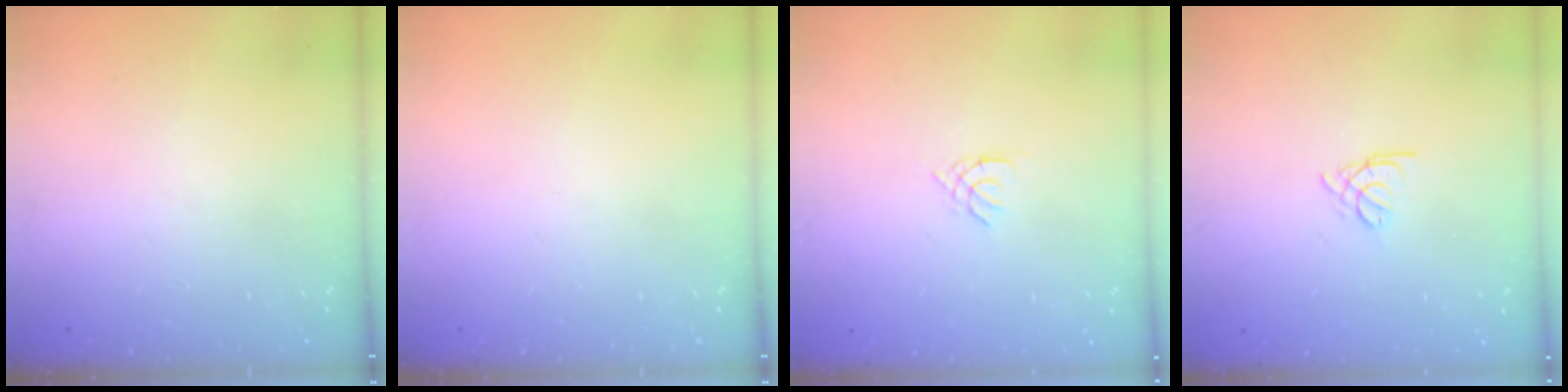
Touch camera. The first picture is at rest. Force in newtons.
{"total": 0.0}
{"total": 1.4, "press": 1.4, "slide": 0.3}
{"total": 1.8, "press": 1.7, "slide": 0.5}